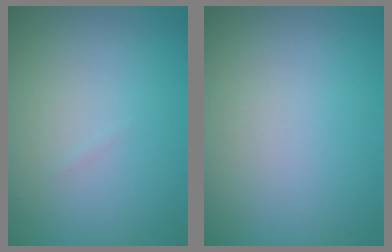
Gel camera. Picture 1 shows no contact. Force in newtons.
{"total": 0.0}